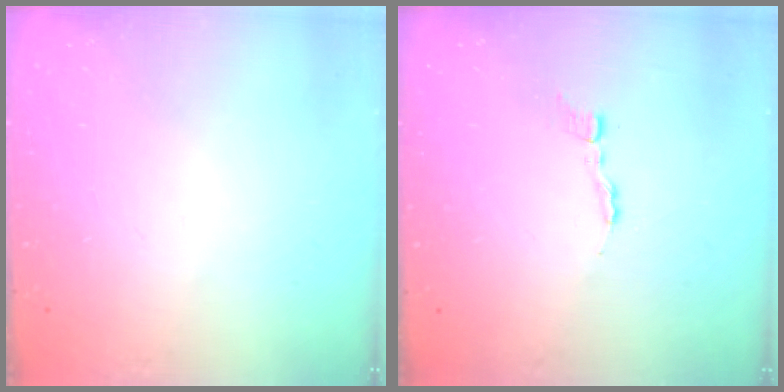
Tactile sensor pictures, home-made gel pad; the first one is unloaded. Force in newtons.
{"total": 3.2, "press": 3.2, "slide": 0.2}